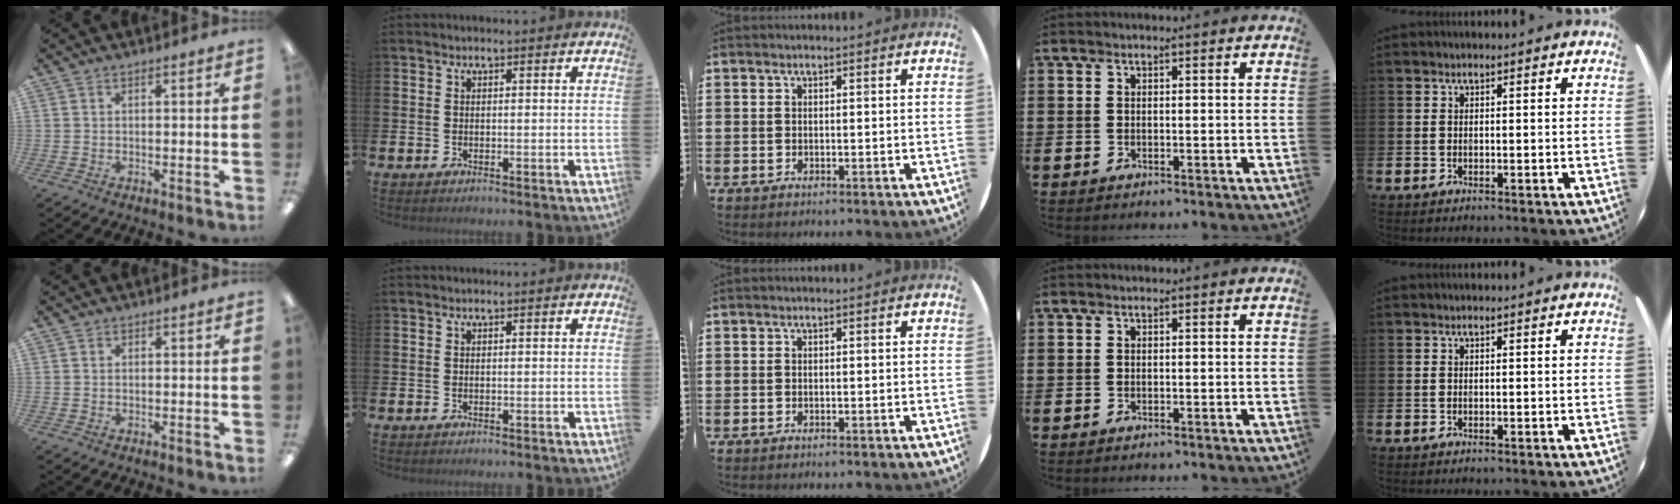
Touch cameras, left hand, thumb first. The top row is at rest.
{}